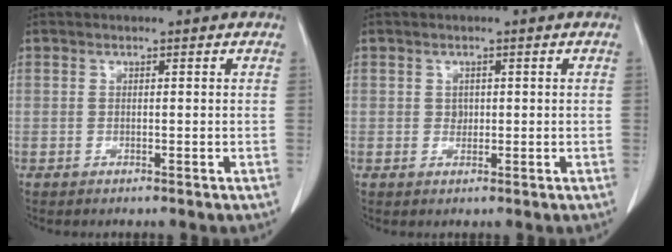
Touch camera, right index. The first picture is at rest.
{"total": 1.1, "force": [0.1, 0.9, 0.5], "torque": [-0.007, 0.001, 0.003]}